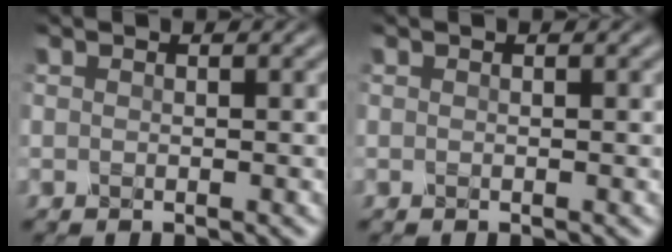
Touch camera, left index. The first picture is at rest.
{"total": 0.0}